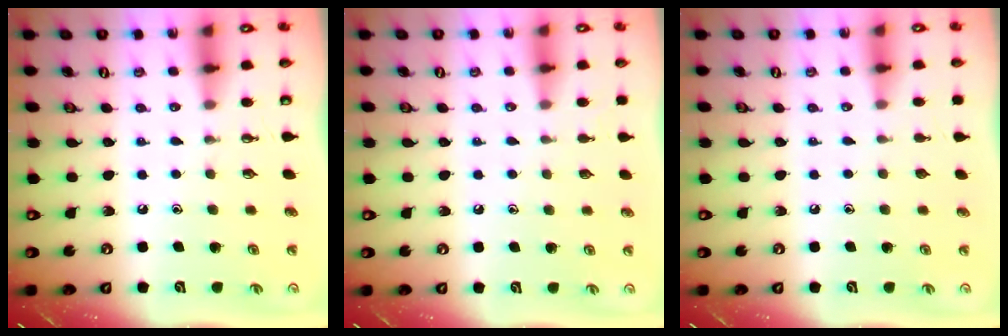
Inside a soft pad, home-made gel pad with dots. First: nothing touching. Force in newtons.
{"total": 2.5, "press": 2.5, "slide": 0.3}
{"total": 0.0}